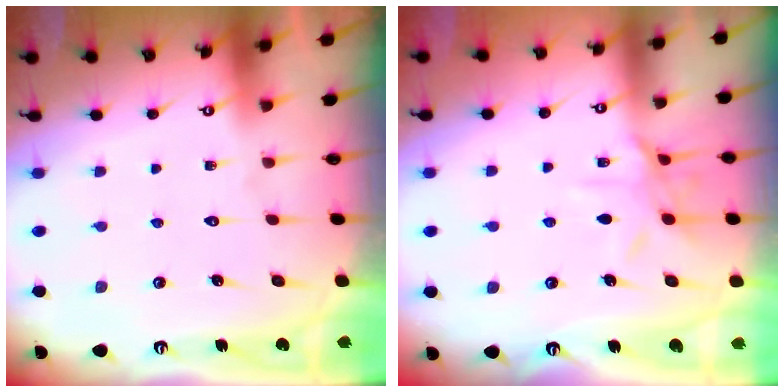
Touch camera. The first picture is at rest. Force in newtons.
{"total": 9.0, "press": 9.0, "slide": 0.6}